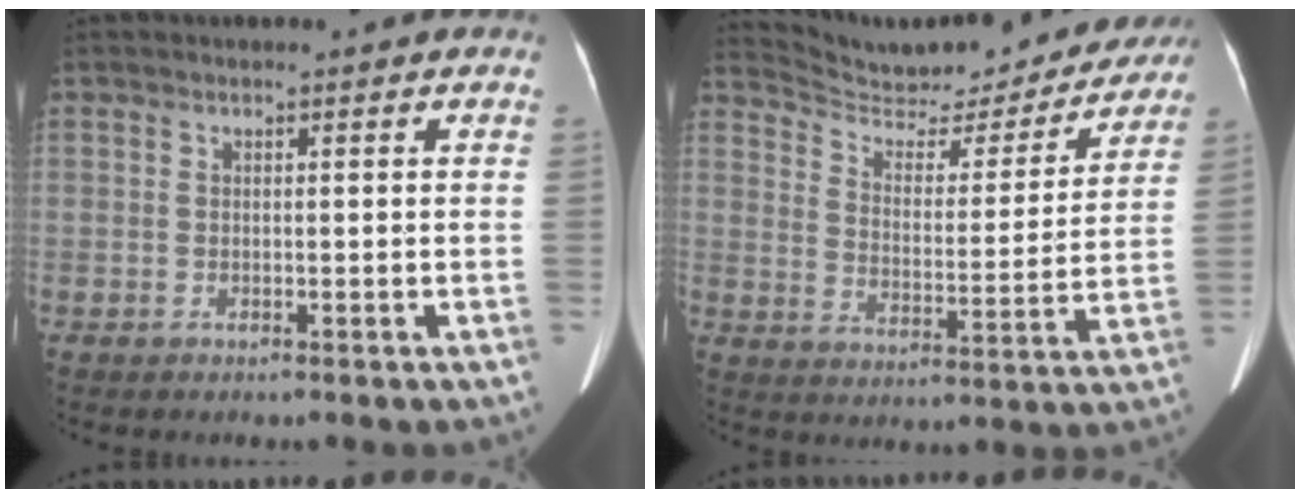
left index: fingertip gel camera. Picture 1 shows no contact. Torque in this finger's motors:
{"motor_torque": [-0.60, -1.20, -0.23, 0.00]}